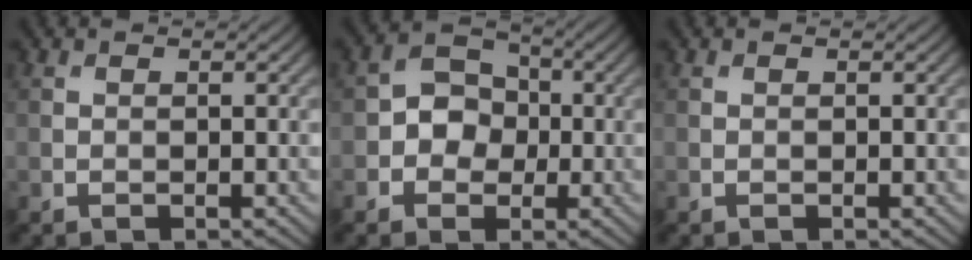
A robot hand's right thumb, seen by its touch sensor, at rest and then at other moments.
{"total": 4.8, "force": [-0.7, 4.1, 2.3], "torque": [-0.029, 0.006, -0.026]}
{"total": 0.0}